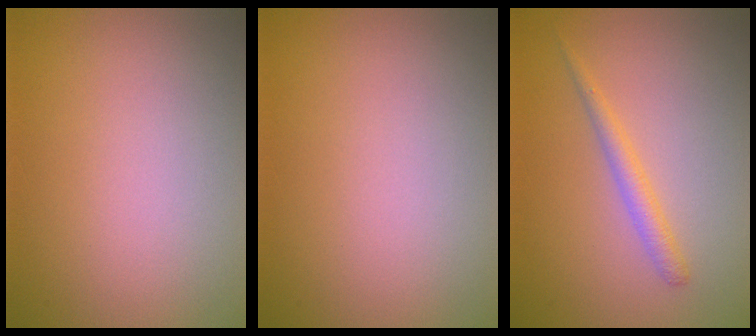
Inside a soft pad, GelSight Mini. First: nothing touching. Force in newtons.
{"total": 0.0}
{"total": 1.5, "press": 1.5, "slide": 0.2}